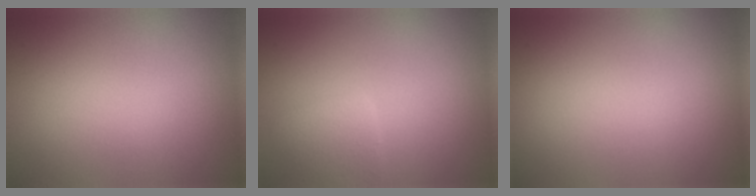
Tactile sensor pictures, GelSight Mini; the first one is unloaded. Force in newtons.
{"total": 2.2, "press": 2.2, "slide": 0.1}
{"total": 0.0}